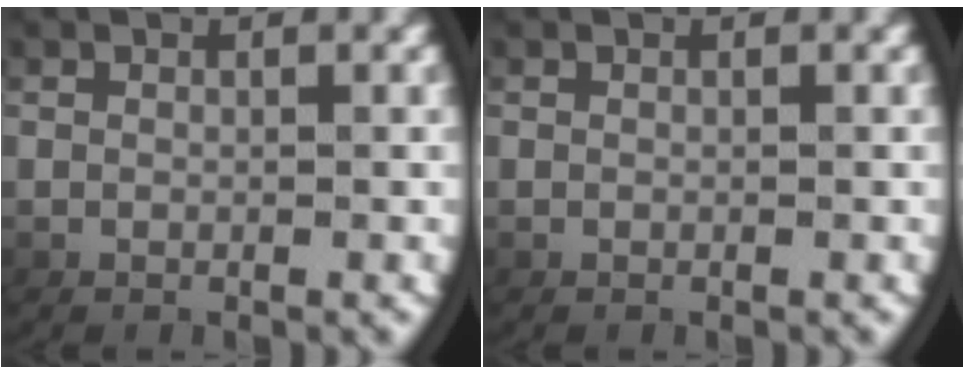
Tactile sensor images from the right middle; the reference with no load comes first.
{"total": 0.0}